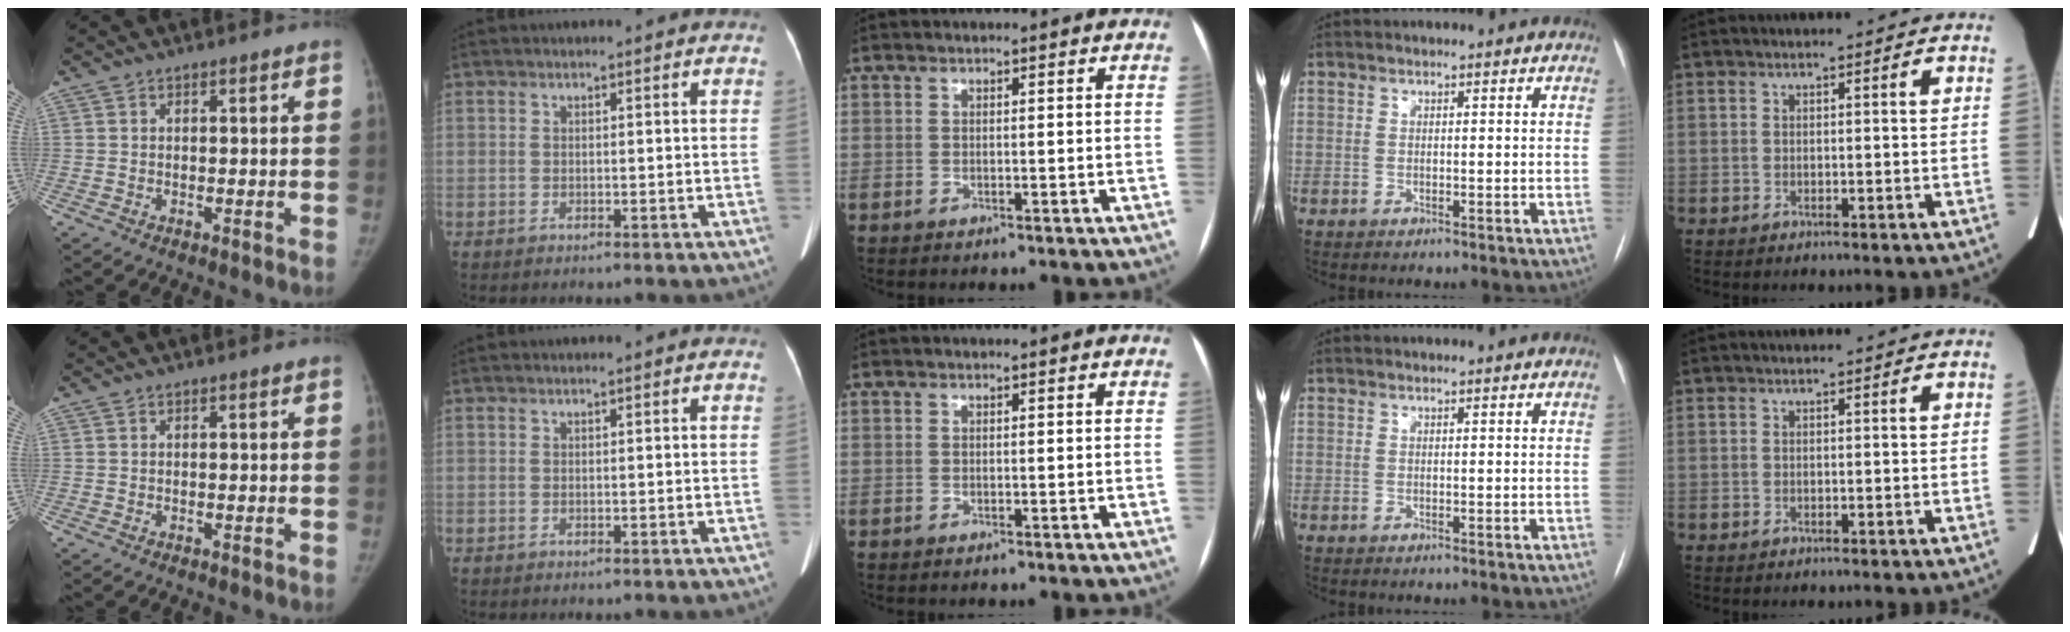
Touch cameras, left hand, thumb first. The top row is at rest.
{}